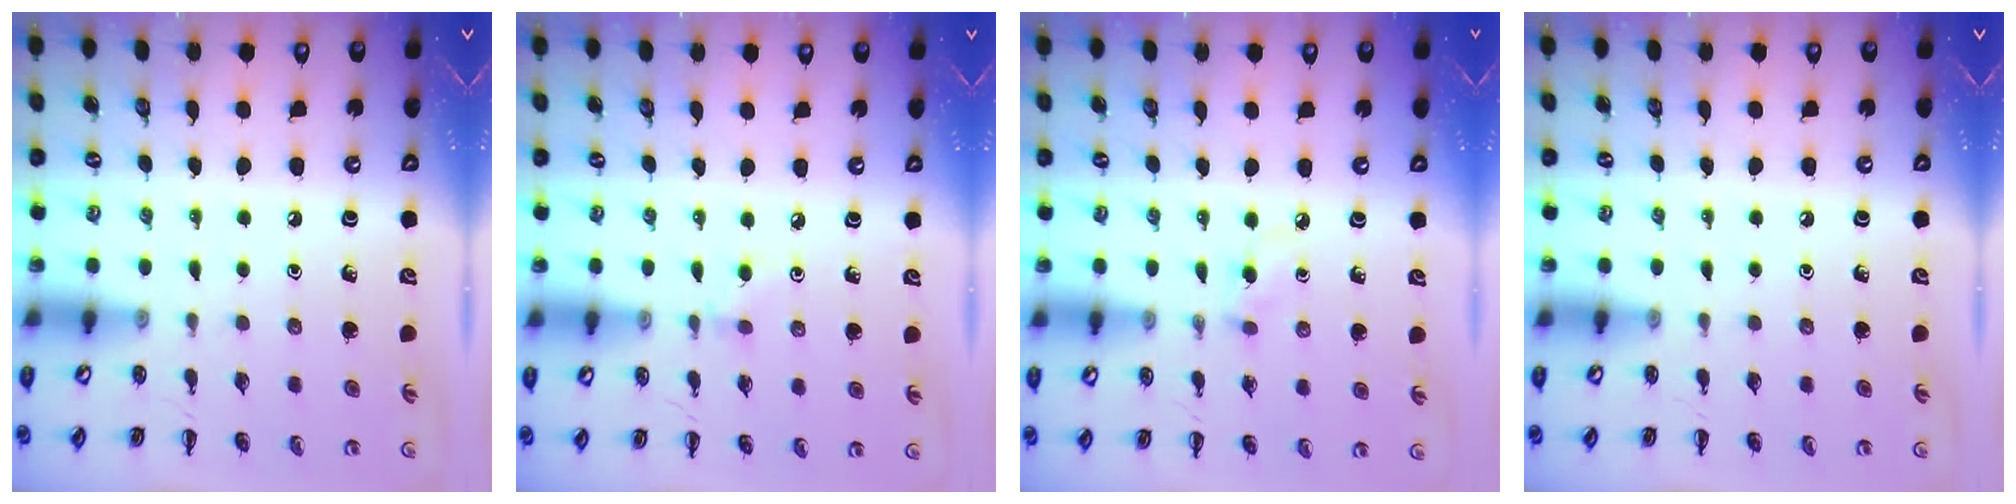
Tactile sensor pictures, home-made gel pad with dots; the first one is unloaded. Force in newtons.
{"total": 2.8, "press": 2.6, "slide": 1.1}
{"total": 3.3, "press": 3.0, "slide": 1.4}
{"total": 0.0}